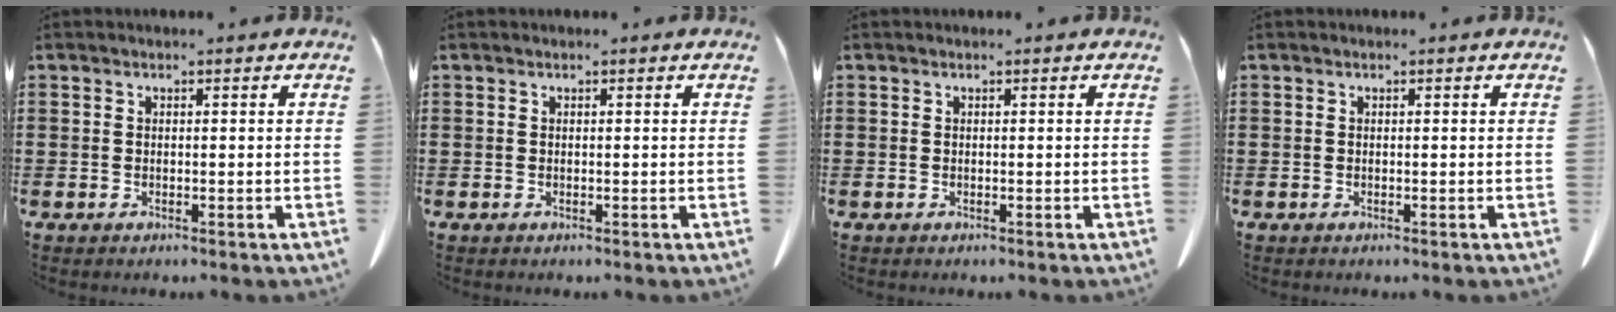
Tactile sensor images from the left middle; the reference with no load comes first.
{"total": 0.0}
{"total": 0.0}
{"total": 0.0}